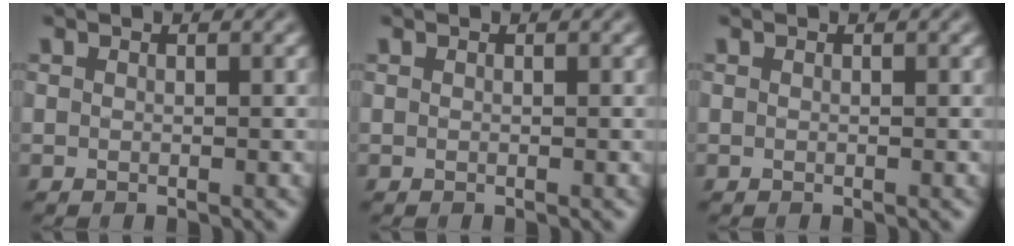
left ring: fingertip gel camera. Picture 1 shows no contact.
{"total": 0.0}
{"total": 0.0}